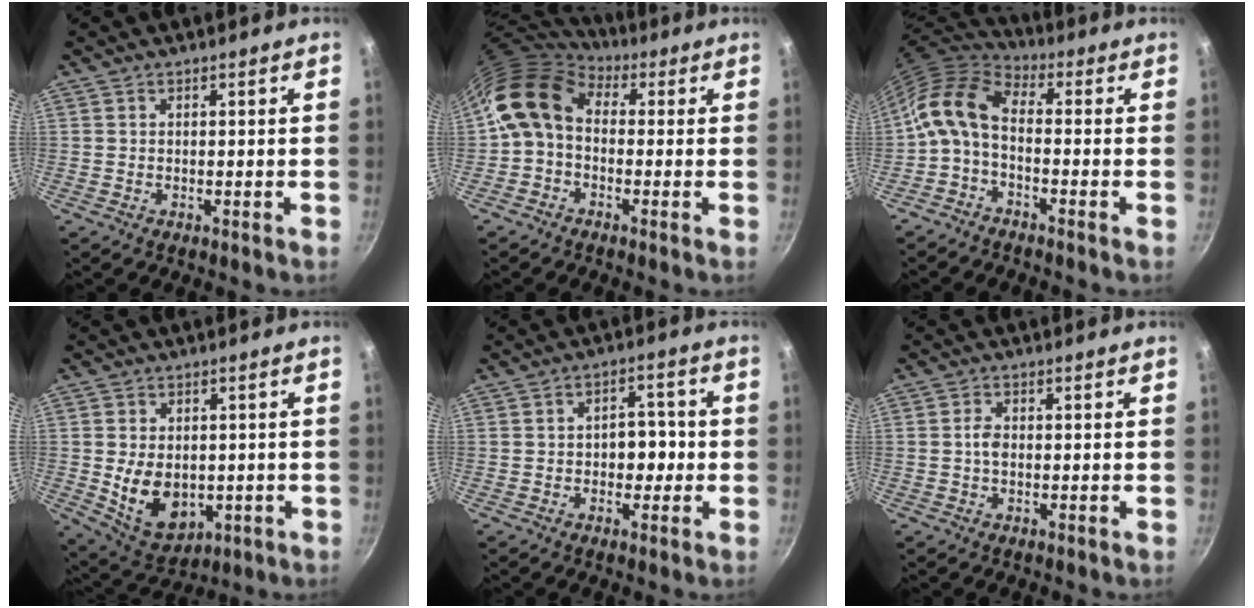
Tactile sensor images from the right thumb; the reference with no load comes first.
{"total": 11.6, "force": [0.4, 8.4, 8.0], "torque": [-0.147, 0.035, -0.010]}
{"total": 10.4, "force": [-1.8, 5.9, 8.4], "torque": [-0.162, 0.047, -0.053]}
{"total": 10.7, "force": [-1.3, 7.6, 7.4], "torque": [-0.096, -0.003, 0.002]}
{"total": 5.7, "force": [-0.7, 3.9, 4.0], "torque": [-0.028, 0.020, -0.016]}
{"total": 2.3, "force": [-0.2, 1.5, 1.8], "torque": [-0.033, 0.003, -0.006]}